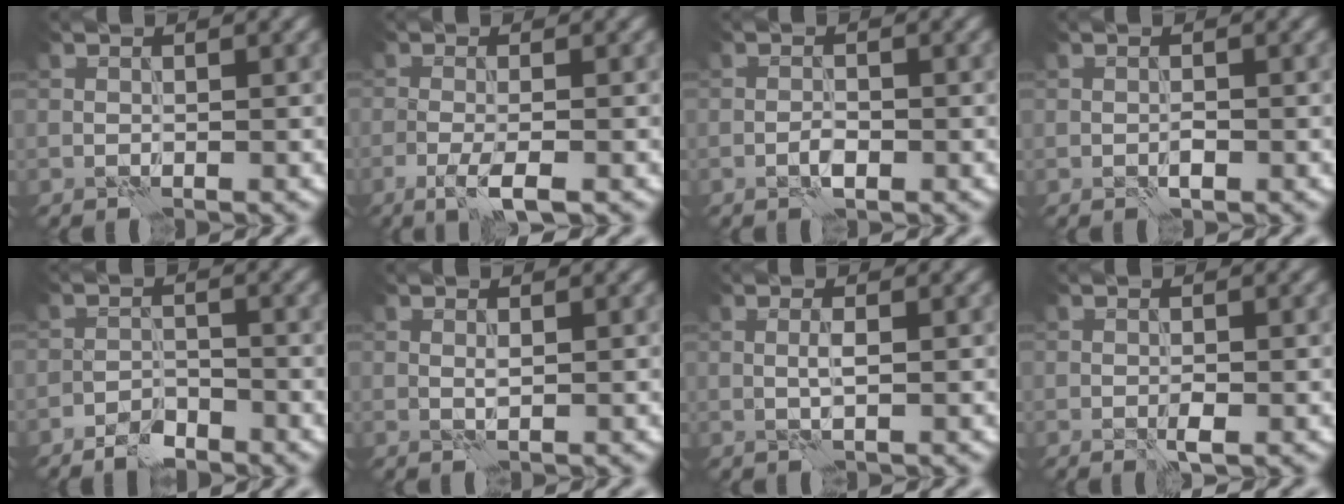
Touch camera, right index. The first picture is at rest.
{"total": 2.8, "force": [-1.2, 0.4, 2.5], "torque": [-0.046, 0.003, -0.029]}
{"total": 1.3, "force": [-0.7, 0.5, 1.1], "torque": [-0.020, 0.002, -0.015]}
{"total": 0.8, "force": [-0.4, 0.3, 0.7], "torque": [-0.013, 0.001, -0.007]}
{"total": 2.0, "force": [-1.8, 0.6, 0.8], "torque": [-0.009, 0.005, -0.038]}
{"total": 0.6, "force": [0.4, -0.1, 0.5], "torque": [-0.011, 0.003, 0.006]}
{"total": 1.2, "force": [0.2, 0.0, 1.2], "torque": [-0.026, 0.006, 0.003]}
{"total": 1.3, "force": [-0.5, 0.4, 1.1], "torque": [-0.023, -0.001, -0.010]}